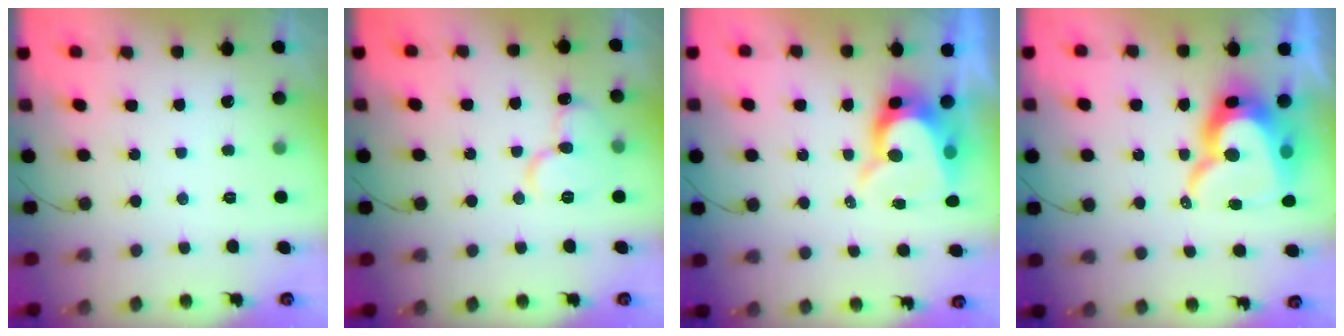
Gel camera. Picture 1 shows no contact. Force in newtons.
{"total": 10.7, "press": 10.6, "slide": 1.5}
{"total": 9.8, "press": 9.7, "slide": 0.7}
{"total": 17.9, "press": 17.8, "slide": 1.5}